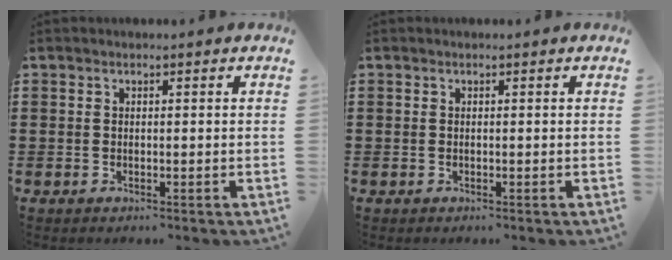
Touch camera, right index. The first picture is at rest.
{"total": 0.0}